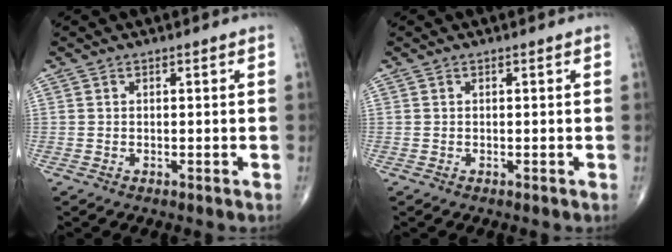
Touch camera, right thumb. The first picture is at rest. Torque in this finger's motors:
{"motor_torque": [0.00, 0.00, 0.01, 0.01, 0.00]}